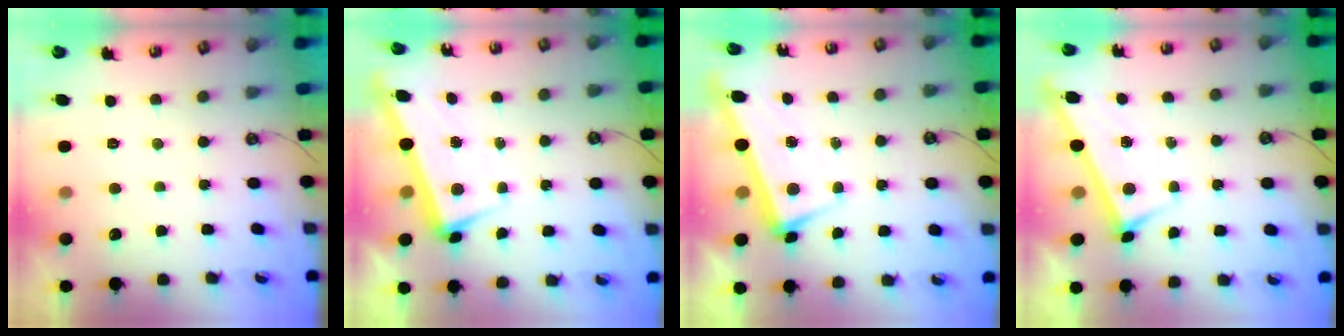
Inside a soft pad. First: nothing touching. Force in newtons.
{"total": 1.9, "press": 1.6, "slide": 1.1}
{"total": 3.2, "press": 3.1, "slide": 0.8}
{"total": 3.3, "press": 3.3, "slide": 0.3}